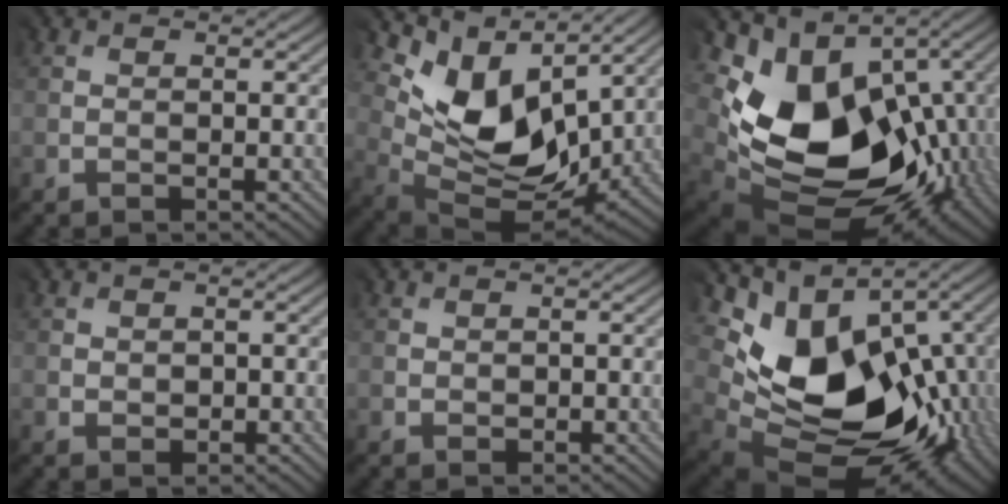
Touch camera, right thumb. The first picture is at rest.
{"total": 10.4, "force": [4.9, 6.3, 6.7], "torque": [-0.130, -0.002, 0.099]}
{"total": 15.8, "force": [1.4, 12.1, 10.1], "torque": [-0.200, -0.041, 0.062]}
{"total": 1.4, "force": [0.3, 1.3, 0.3], "torque": [0.000, -0.003, 0.009]}
{"total": 1.1, "force": [0.4, 1.0, 0.3], "torque": [0.003, -0.001, 0.010]}
{"total": 14.2, "force": [2.9, 10.1, 9.6], "torque": [-0.178, -0.021, 0.075]}